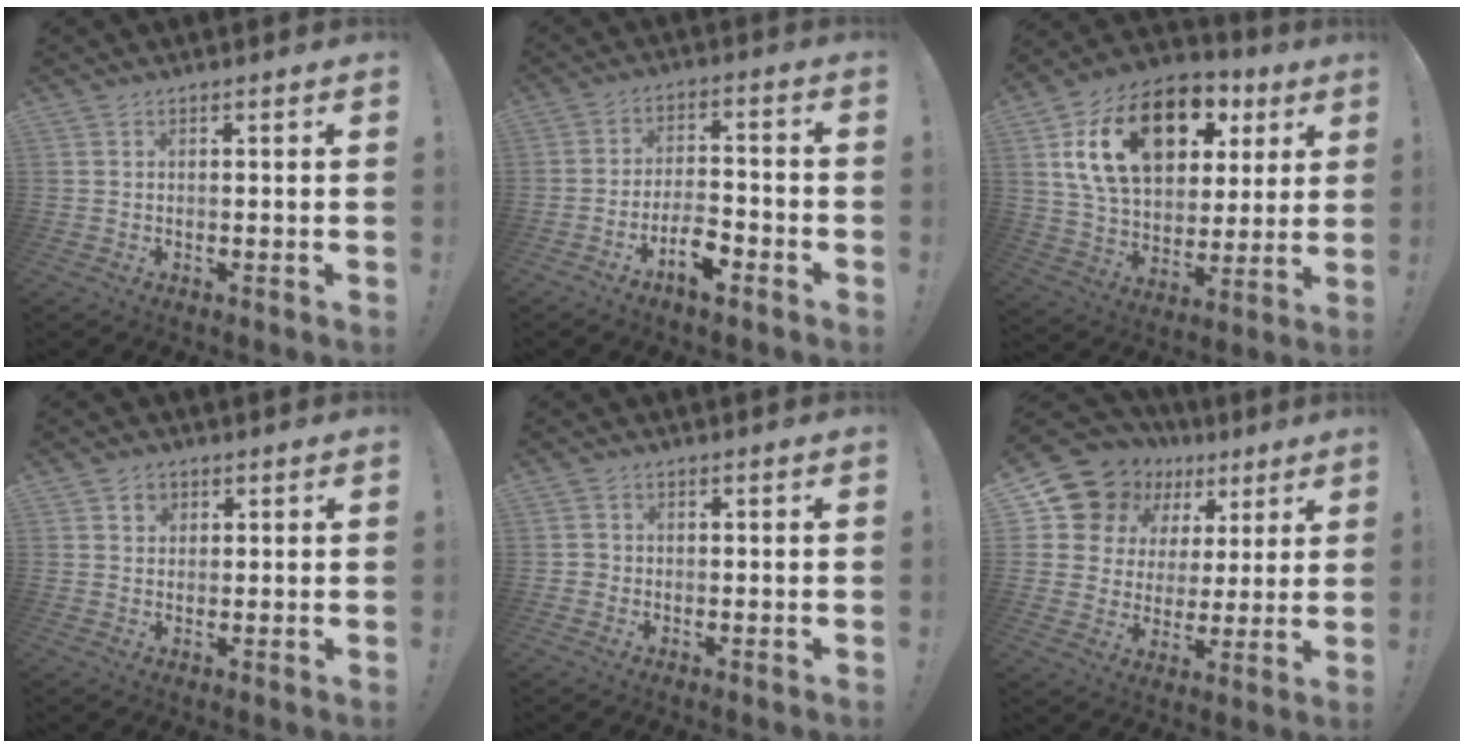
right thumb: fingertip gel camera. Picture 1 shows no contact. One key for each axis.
{"total": 8.9, "fx": -5.5, "fy": 4.0, "fz": 5.8, "tx": -0.090, "ty": 0.038, "tz": -0.094}
{"total": 22.5, "fx": 9.1, "fy": 14.5, "fz": 14.6, "tx": -0.250, "ty": -0.026, "tz": 0.166}
{"total": 2.6, "fx": 1.0, "fy": 2.2, "fz": 0.8, "tx": -0.002, "ty": -0.005, "tz": 0.015}
{"total": 1.8, "fx": -0.4, "fy": 1.7, "fz": 0.4, "tx": -0.014, "ty": 0.008, "tz": -0.006}
{"total": 13.9, "fx": 8.5, "fy": 10.1, "fz": 4.3, "tx": -0.087, "ty": -0.053, "tz": 0.174}